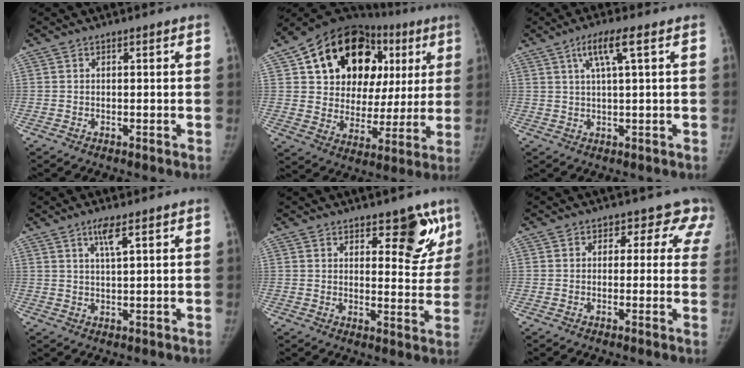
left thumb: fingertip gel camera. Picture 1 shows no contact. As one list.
[{"total": 26.4, "force": [9.6, 17.9, 16.9], "torque": [-0.201, 0.030, 0.153]}, {"total": 5.6, "force": [2.3, 0.3, 5.1], "torque": [-0.105, 0.002, 0.046]}, {"total": 3.6, "force": [2.1, 0.5, 2.9], "torque": [-0.057, -0.006, 0.041]}, {"total": 9.1, "force": [5.6, 4.1, 5.9], "torque": [-0.030, -0.035, 0.076]}, {"total": 7.1, "force": [4.9, 5.0, 1.5], "torque": [0.041, -0.008, 0.025]}]